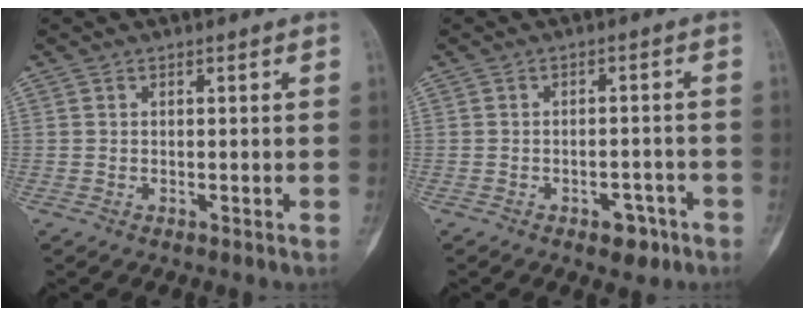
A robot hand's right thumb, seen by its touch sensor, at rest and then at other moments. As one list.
[{"total": 4.4, "force": [-2.6, 2.5, 2.5], "torque": [-0.016, 0.020, -0.030]}]